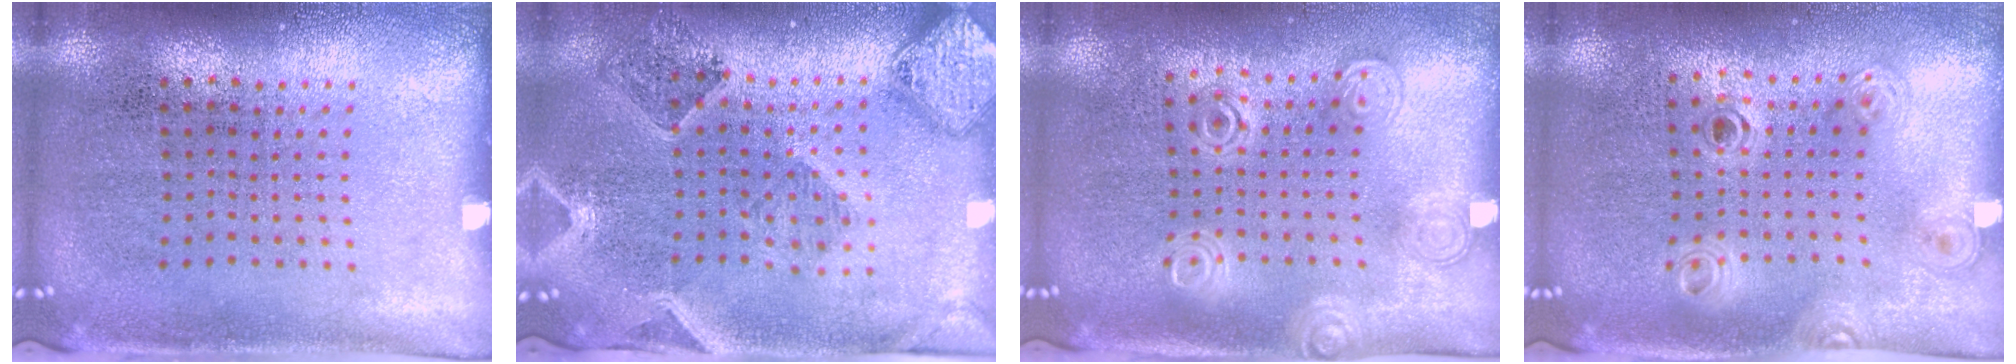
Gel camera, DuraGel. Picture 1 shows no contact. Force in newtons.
{"total": 1.5, "press": 1.4, "slide": 0.3}
{"total": 1.4, "press": 1.3, "slide": 0.4}
{"total": 1.2, "press": 1.0, "slide": 0.6}